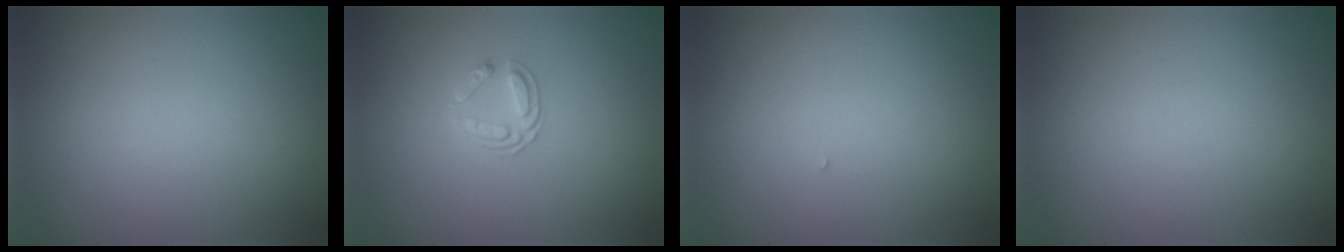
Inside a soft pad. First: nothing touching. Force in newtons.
{"total": 1.7, "press": 1.3, "slide": 1.1}
{"total": 0.0}
{"total": 0.0}